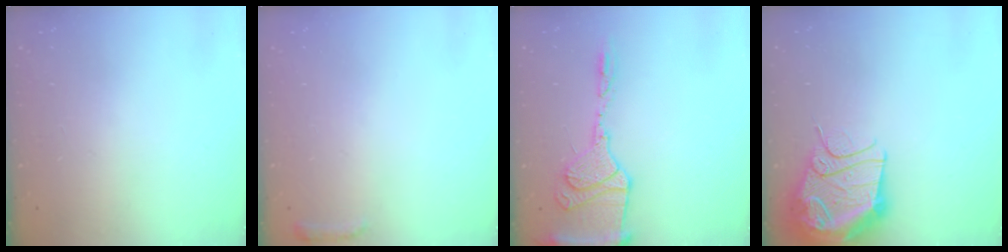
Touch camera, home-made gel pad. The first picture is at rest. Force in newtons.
{"total": 4.7, "press": 4.6, "slide": 0.9}
{"total": 14.7, "press": 14.6, "slide": 1.8}
{"total": 17.5, "press": 17.4, "slide": 1.9}